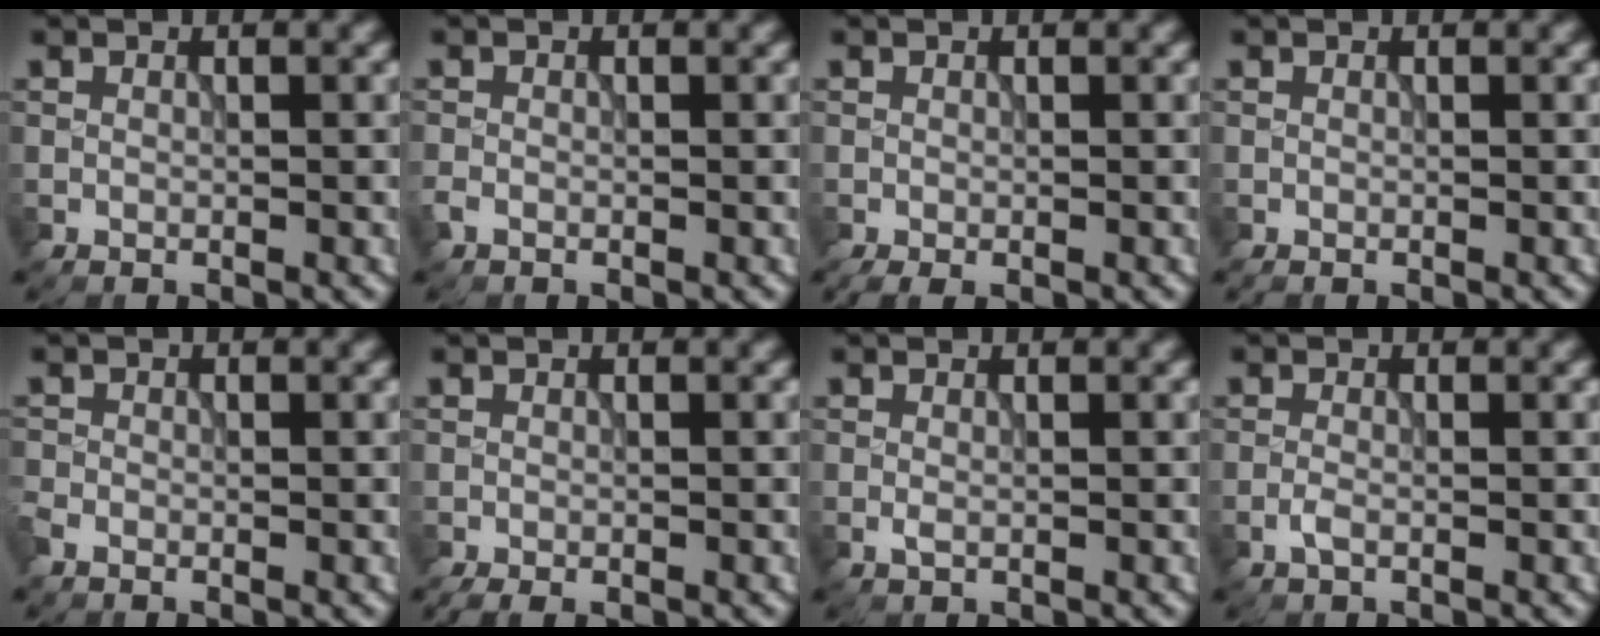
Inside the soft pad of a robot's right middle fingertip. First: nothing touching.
{"total": 0.8, "force": [-0.6, 0.5, 0.3], "torque": [-0.009, -0.001, -0.014]}
{"total": 1.2, "force": [-0.6, 0.5, 0.8], "torque": [-0.022, -0.006, -0.011]}
{"total": 0.0}
{"total": 1.1, "force": [-0.9, 0.5, 0.4], "torque": [-0.009, -0.004, -0.025]}
{"total": 1.6, "force": [-1.2, 0.5, 0.9], "torque": [-0.019, -0.006, -0.018]}
{"total": 0.6, "force": [-0.1, 0.2, 0.5], "torque": [-0.013, -0.003, -0.002]}
{"total": 1.0, "force": [-0.6, 0.3, 0.7], "torque": [-0.020, 0.000, -0.015]}